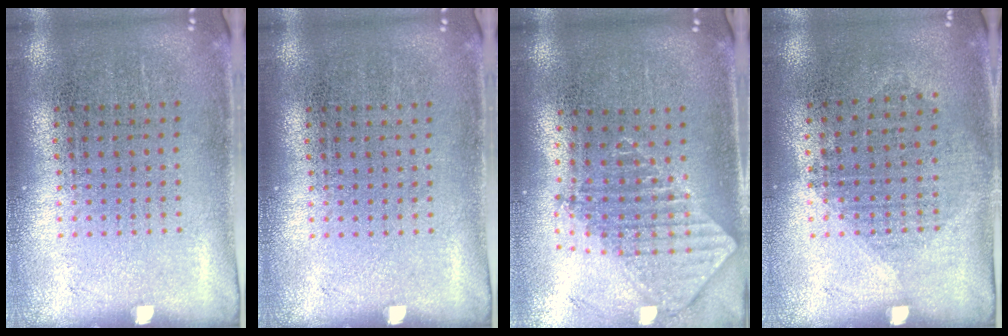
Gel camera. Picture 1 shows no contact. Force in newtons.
{"total": 0.0}
{"total": 1.9, "press": 1.5, "slide": 1.2}
{"total": 1.0, "press": 0.9, "slide": 0.4}